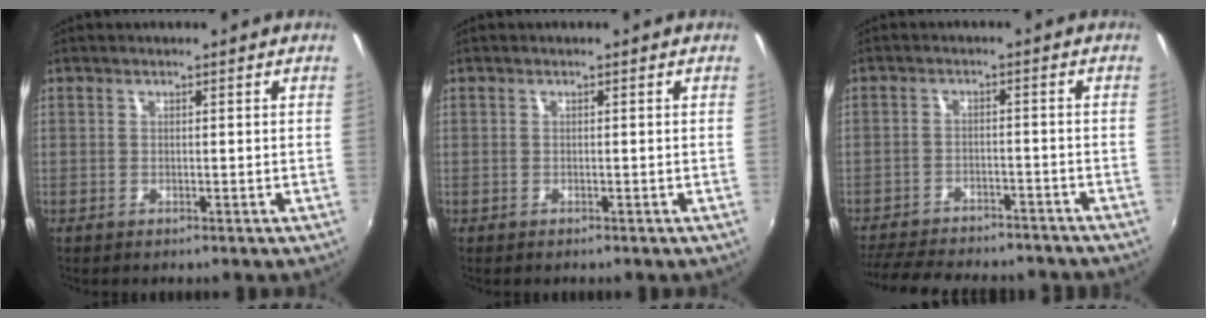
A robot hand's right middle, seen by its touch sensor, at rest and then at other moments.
{"total": 0.0}
{"total": 17.9, "force": [-15.4, 5.4, 7.5], "torque": [-0.164, -0.019, -0.215]}